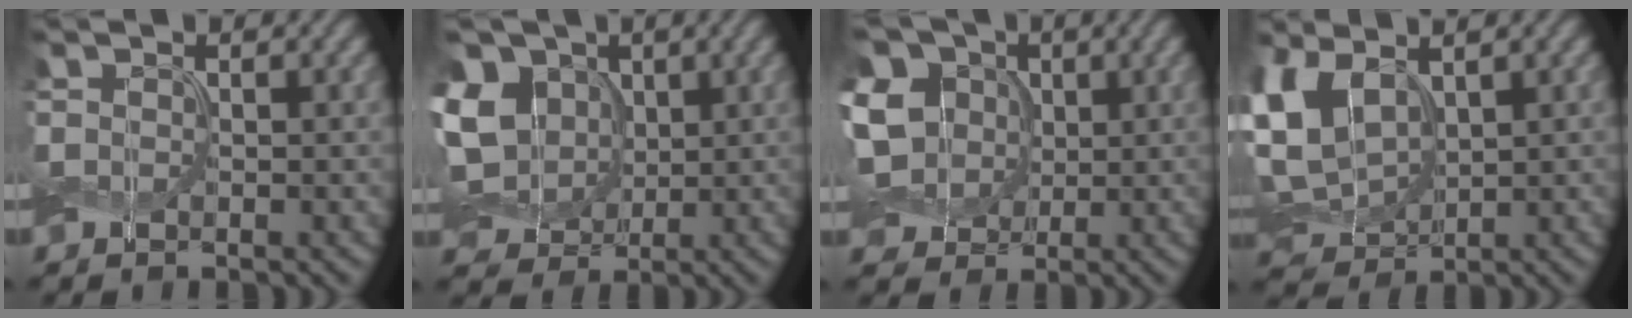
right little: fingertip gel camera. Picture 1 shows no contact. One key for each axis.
{"total": 10.3, "fx": 1.8, "fy": 8.1, "fz": 6.2, "tx": -0.142, "ty": 0.021, "tz": 0.021}
{"total": 11.3, "fx": 2.3, "fy": 9.1, "fz": 6.3, "tx": -0.150, "ty": 0.032, "tz": 0.035}
{"total": 7.9, "fx": 2.2, "fy": 4.9, "fz": 5.8, "tx": -0.149, "ty": 0.005, "tz": 0.041}